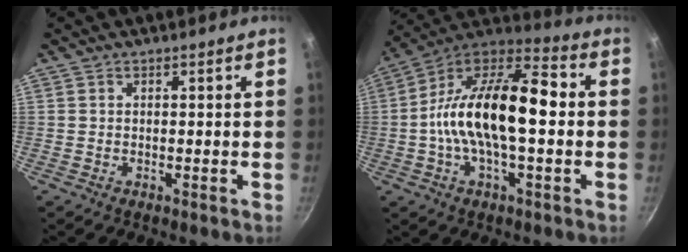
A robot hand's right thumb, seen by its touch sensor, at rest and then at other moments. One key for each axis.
{"total": 20.8, "fx": -0.3, "fy": 9.0, "fz": 18.8, "tx": -0.323, "ty": 0.042, "tz": -0.014}